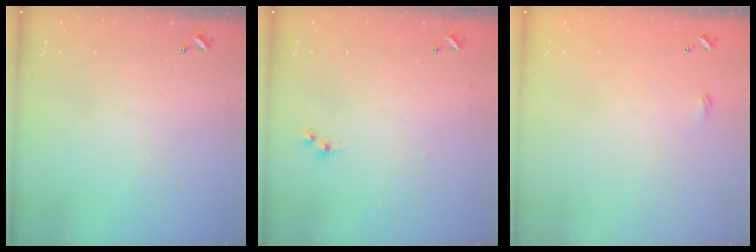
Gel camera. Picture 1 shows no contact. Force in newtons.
{"total": 4.8, "press": 4.7, "slide": 0.5}
{"total": 2.3, "press": 2.3, "slide": 0.4}